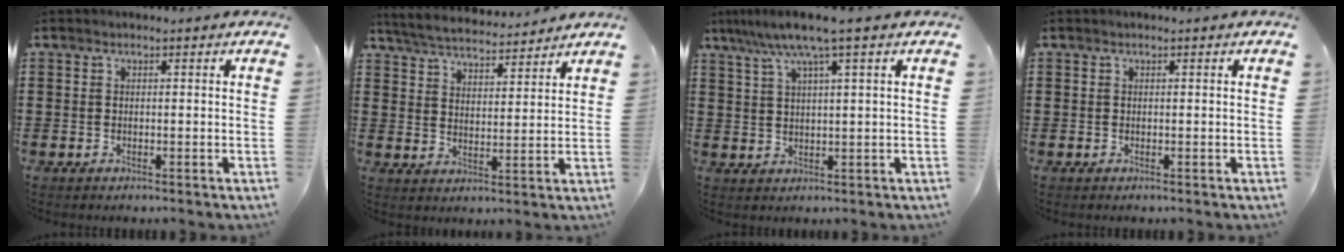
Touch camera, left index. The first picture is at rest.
{"total": 4.9, "force": [4.8, 0.4, 0.9], "torque": [-0.040, -0.025, 0.082]}
{"total": 6.7, "force": [3.8, 0.1, 5.5], "torque": [-0.114, -0.001, 0.064]}
{"total": 0.0}